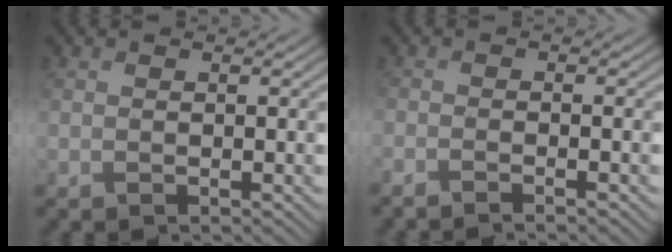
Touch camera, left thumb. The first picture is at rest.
{"total": 2.1, "force": [-1.7, 0.2, 1.3], "torque": [-0.019, -0.002, -0.041]}